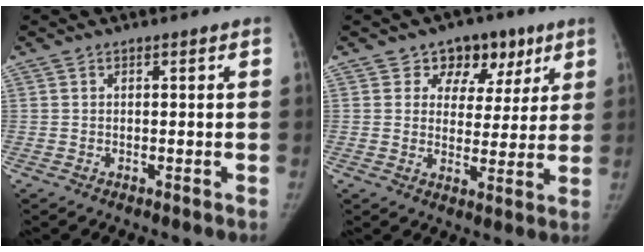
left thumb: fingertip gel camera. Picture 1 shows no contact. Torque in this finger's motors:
{"motor_torque": [-0.05, 0.16, 0.13, 0.19, -0.01]}